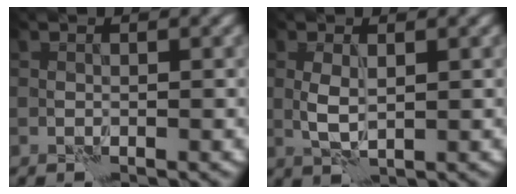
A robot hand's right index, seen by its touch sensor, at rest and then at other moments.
{"total": 2.0, "force": [0.5, 0.9, 1.8], "torque": [-0.042, -0.004, 0.012]}